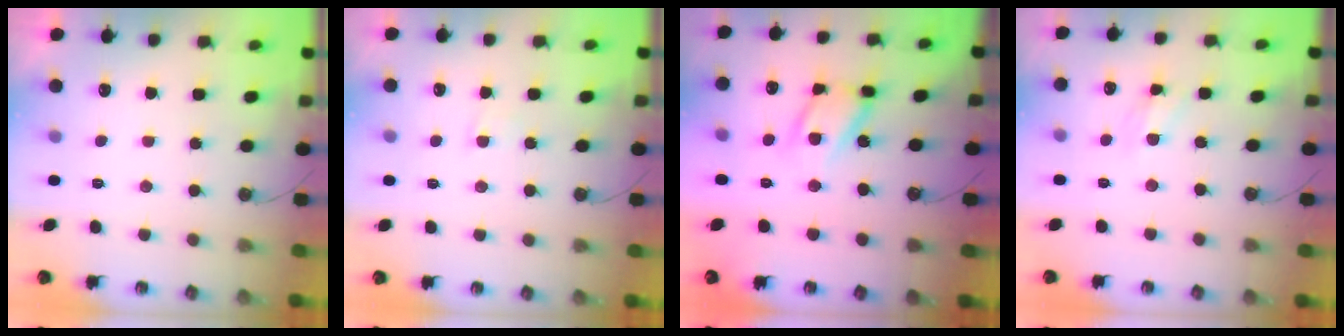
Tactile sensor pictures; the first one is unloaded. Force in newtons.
{"total": 3.0, "press": 3.0, "slide": 0.4}
{"total": 12.2, "press": 12.1, "slide": 1.1}
{"total": 7.7, "press": 7.6, "slide": 0.6}